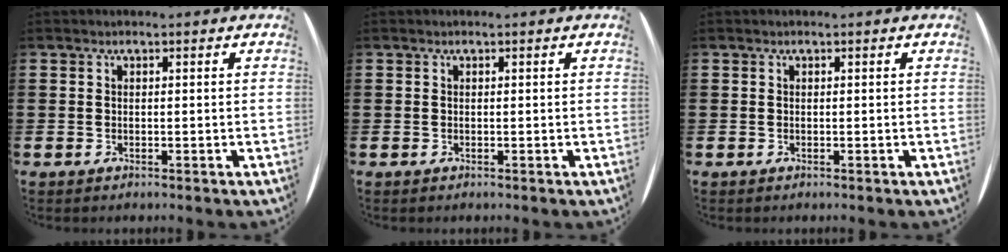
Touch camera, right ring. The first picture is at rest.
{"total": 0.0}
{"total": 0.0}